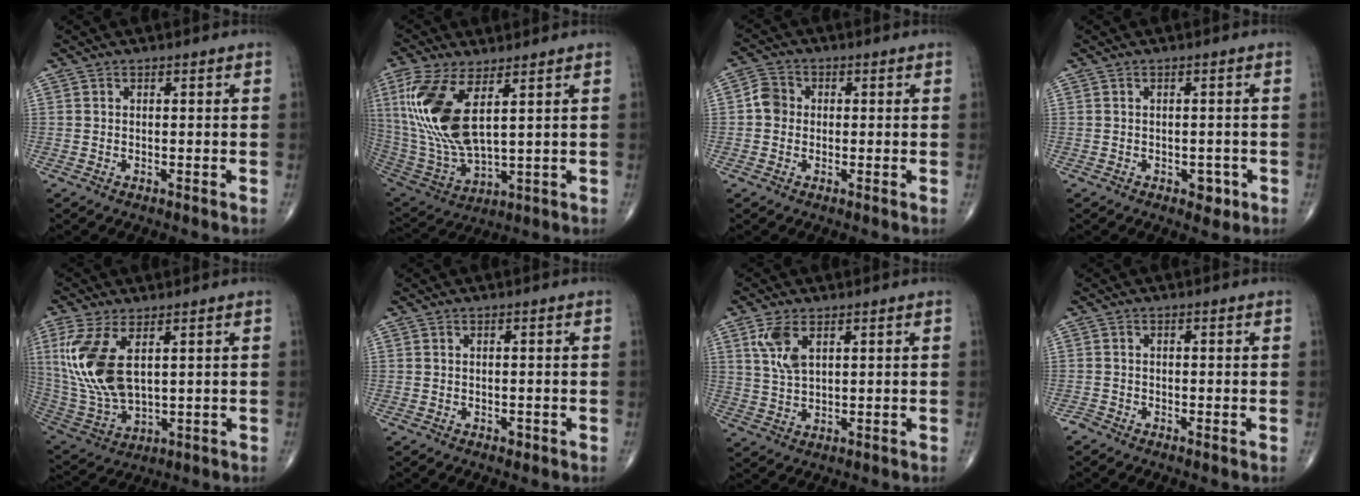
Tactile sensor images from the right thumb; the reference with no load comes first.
{"total": 17.2, "force": [5.5, 6.9, 14.7], "torque": [-0.329, -0.025, 0.119]}
{"total": 4.0, "force": [-0.1, 3.6, 1.7], "torque": [-0.017, 0.009, -0.010]}
{"total": 2.5, "force": [-1.0, 1.7, 1.5], "torque": [-0.004, 0.003, -0.010]}
{"total": 14.6, "force": [4.0, 7.0, 12.2], "torque": [-0.272, -0.015, 0.096]}
{"total": 0.7, "force": [-0.3, 0.6, 0.4], "torque": [-0.003, 0.000, -0.003]}
{"total": 5.9, "force": [2.6, 2.8, 4.5], "torque": [-0.095, -0.004, 0.060]}
{"total": 1.0, "force": [-0.7, 0.4, 0.5], "torque": [-0.009, -0.003, -0.021]}